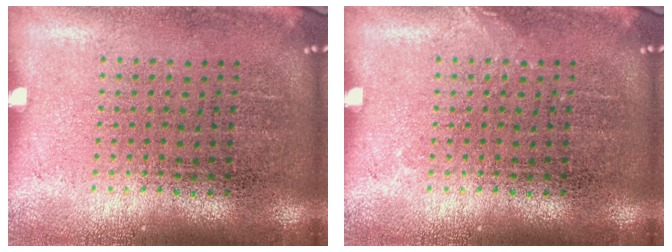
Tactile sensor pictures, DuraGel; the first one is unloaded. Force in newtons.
{"total": 0.6, "press": 0.5, "slide": 0.1}